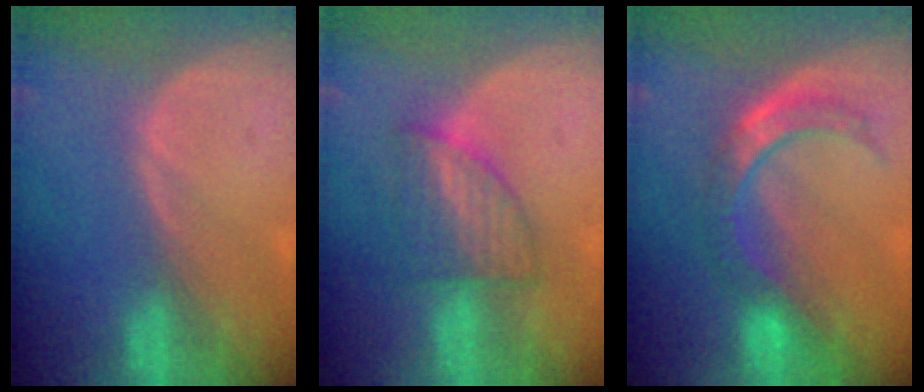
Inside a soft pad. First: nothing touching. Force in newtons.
{"total": 5.9, "press": 5.8, "slide": 0.3}
{"total": 6.9, "press": 6.7, "slide": 1.9}